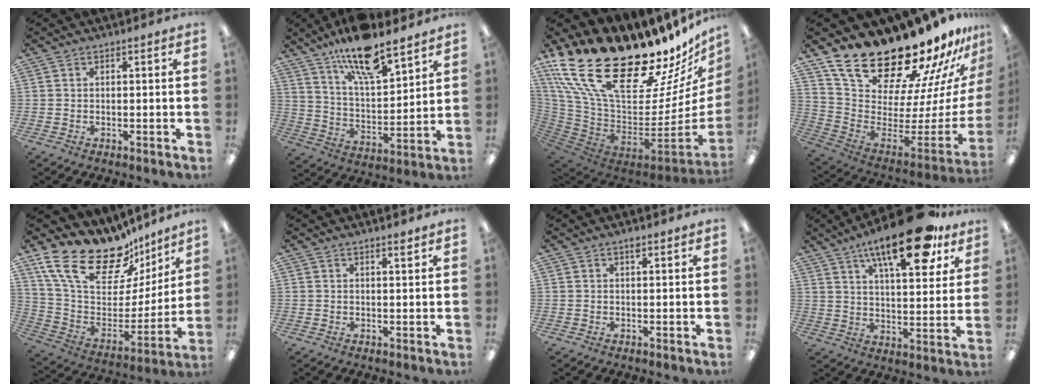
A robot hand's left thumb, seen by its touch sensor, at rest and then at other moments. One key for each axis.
{"total": 15.4, "fx": 12.5, "fy": 4.4, "fz": 7.9, "tx": -0.140, "ty": -0.073, "tz": 0.216}
{"total": 31.9, "fx": 20.7, "fy": 14.1, "fz": 19.7, "tx": -0.348, "ty": -0.170, "tz": 0.406}
{"total": 24.2, "fx": 20.9, "fy": 7.5, "fz": 9.7, "tx": -0.165, "ty": -0.178, "tz": 0.384}
{"total": 23.9, "fx": 16.0, "fy": 12.4, "fz": 12.8, "tx": -0.222, "ty": -0.111, "tz": 0.291}
{"total": 1.7, "fx": 1.4, "fy": 0.1, "fz": 1.0, "tx": -0.013, "ty": -0.004, "tz": 0.023}
{"total": 1.8, "fx": 1.4, "fy": 0.5, "fz": 1.0, "tx": -0.008, "ty": -0.007, "tz": 0.022}
{"total": 20.3, "fx": 12.9, "fy": 6.7, "fz": 14.2, "tx": -0.215, "ty": -0.061, "tz": 0.203}